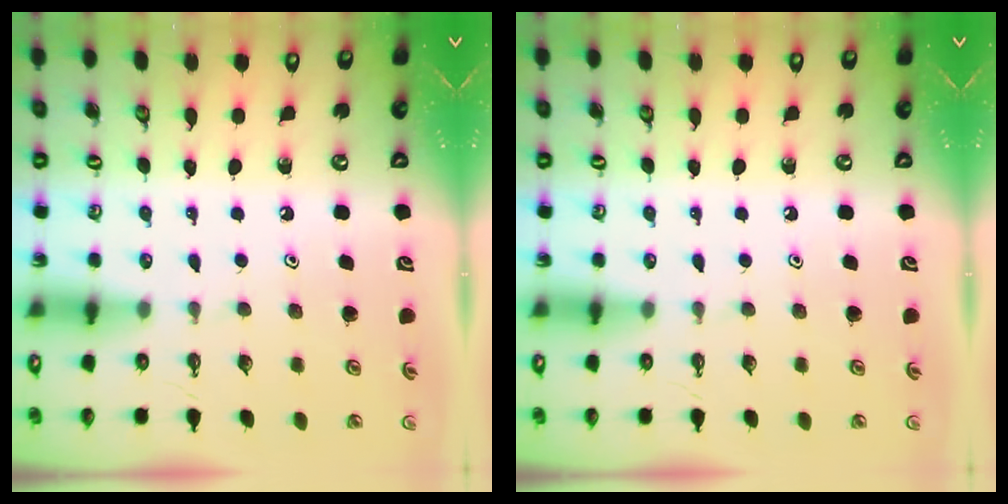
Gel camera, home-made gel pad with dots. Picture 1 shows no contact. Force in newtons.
{"total": 0.0}